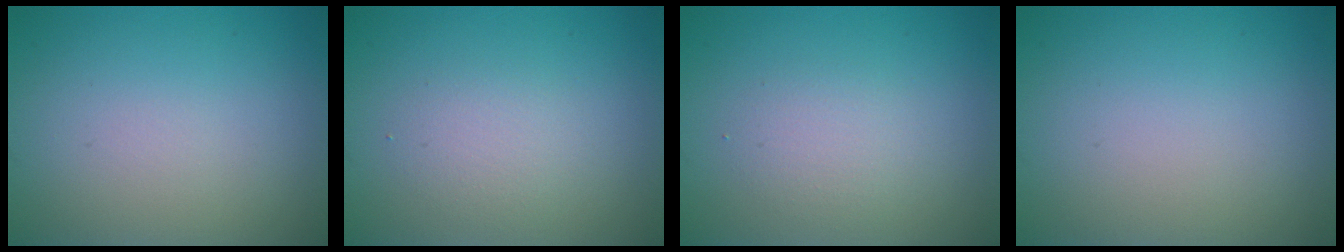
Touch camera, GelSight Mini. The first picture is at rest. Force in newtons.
{"total": 1.9, "press": 1.9, "slide": 0.0}
{"total": 1.8, "press": 1.8, "slide": 0.1}
{"total": 0.0}